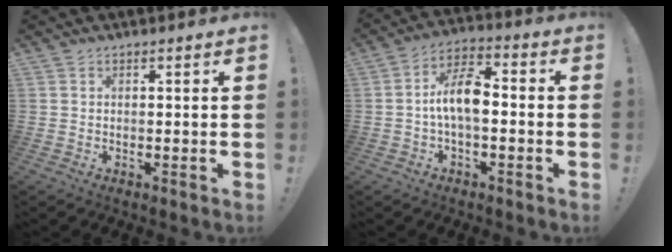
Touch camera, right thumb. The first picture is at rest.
{"total": 10.4, "force": [-1.0, 4.8, 9.2], "torque": [-0.162, 0.014, -0.014]}